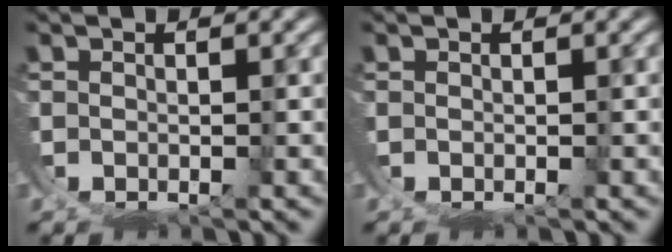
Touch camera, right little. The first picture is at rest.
{"total": 0.0}